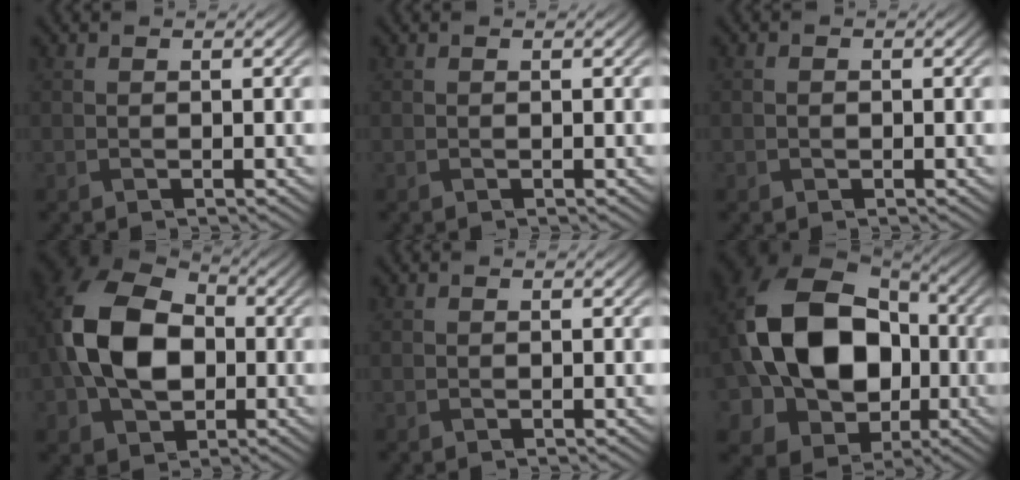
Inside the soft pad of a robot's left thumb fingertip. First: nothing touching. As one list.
[{"total": 0.0}, {"total": 0.8, "force": [-0.2, 0.7, 0.2], "torque": [-0.003, -0.005, -0.005]}, {"total": 15.3, "force": [-0.4, 10.8, 10.8], "torque": [-0.249, -0.001, -0.008]}, {"total": 0.0}, {"total": 19.3, "force": [-0.2, 14.8, 12.4], "torque": [-0.253, -0.016, 0.007]}]